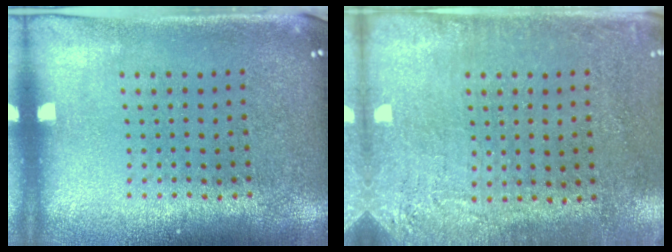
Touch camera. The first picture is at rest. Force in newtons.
{"total": 2.7, "press": 2.3, "slide": 1.4}